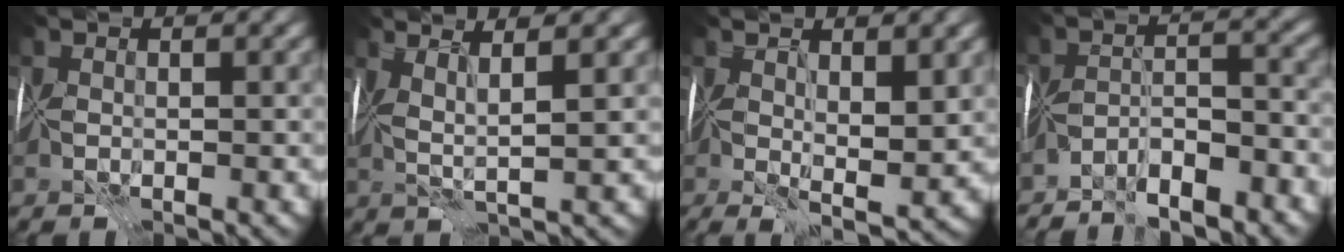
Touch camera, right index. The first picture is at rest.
{"total": 2.9, "force": [1.4, -0.2, 2.6], "torque": [-0.047, -0.002, 0.025]}
{"total": 4.8, "force": [1.0, 1.4, 4.5], "torque": [-0.079, -0.012, 0.021]}
{"total": 4.6, "force": [-4.1, 0.5, 1.9], "torque": [-0.022, 0.006, -0.075]}